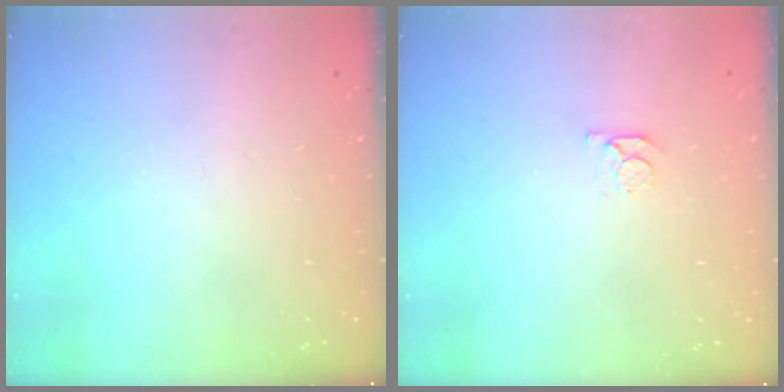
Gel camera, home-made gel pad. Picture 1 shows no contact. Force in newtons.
{"total": 3.5, "press": 3.5, "slide": 0.6}